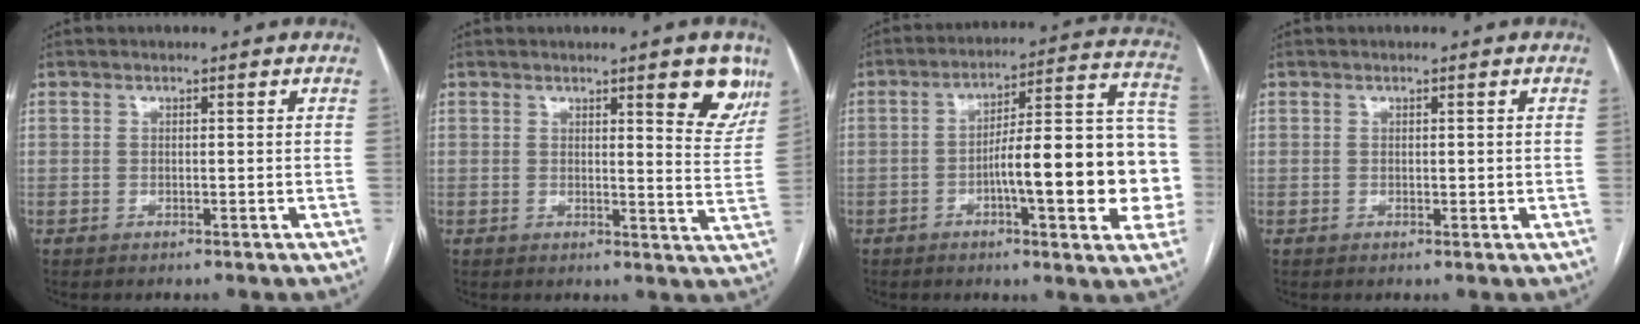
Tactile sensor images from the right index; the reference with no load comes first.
{"total": 7.0, "force": [4.3, 1.1, 5.4], "torque": [-0.054, -0.020, 0.047]}
{"total": 19.9, "force": [-3.7, 3.9, 19.1], "torque": [-0.208, 0.040, -0.044]}
{"total": 1.0, "force": [0.2, 0.7, 0.7], "torque": [-0.008, -0.002, 0.004]}